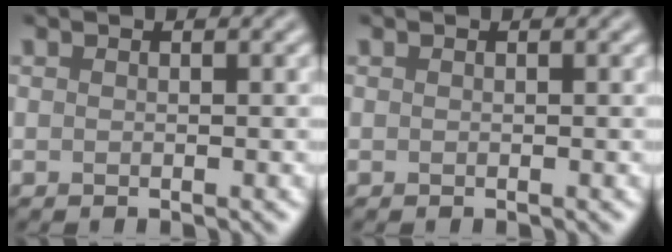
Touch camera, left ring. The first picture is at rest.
{"total": 0.0}